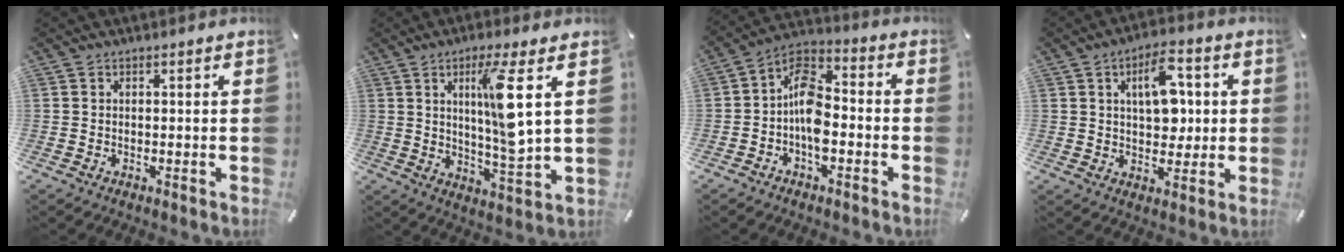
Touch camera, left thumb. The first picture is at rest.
{"total": 12.6, "force": [3.6, 2.0, 11.9], "torque": [-0.202, -0.016, 0.054]}
{"total": 9.8, "force": [-2.9, 5.8, 7.3], "torque": [-0.154, 0.010, -0.053]}
{"total": 11.2, "force": [2.6, 6.9, 8.4], "torque": [-0.116, -0.004, 0.040]}